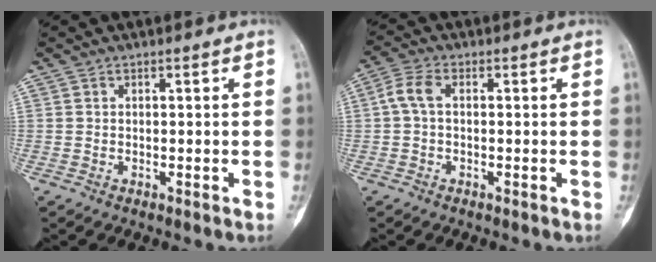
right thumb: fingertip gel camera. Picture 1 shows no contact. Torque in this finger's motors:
{"motor_torque": [-0.57, 0.63, 0.19, -0.19, 0.01]}